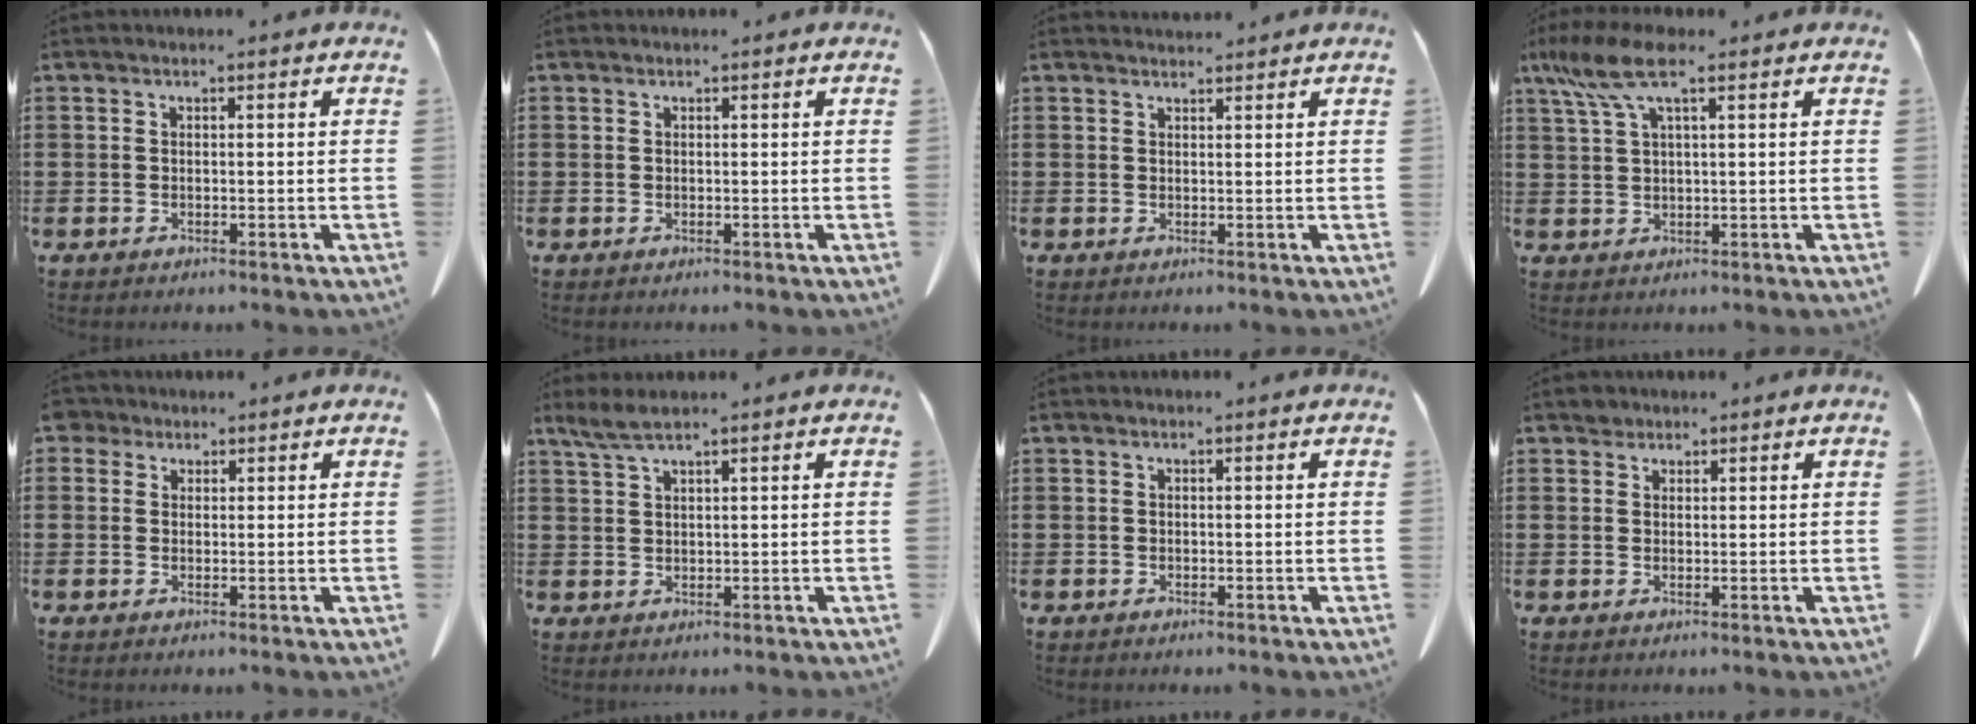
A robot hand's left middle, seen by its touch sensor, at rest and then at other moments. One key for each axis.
{"total": 0.0}
{"total": 1.2, "fx": 1.2, "fy": 0.2, "fz": 0.1, "tx": -0.004, "ty": 0.000, "tz": 0.024}
{"total": 7.0, "fx": 3.7, "fy": 1.8, "fz": 5.6, "tx": -0.132, "ty": -0.003, "tz": 0.061}
{"total": 2.2, "fx": 1.5, "fy": 1.5, "fz": 0.6, "tx": -0.018, "ty": 0.008, "tz": 0.029}
{"total": 2.8, "fx": 2.1, "fy": 0.4, "fz": 1.7, "tx": -0.039, "ty": 0.002, "tz": 0.039}
{"total": 0.0}
{"total": 1.5, "fx": 1.3, "fy": 0.8, "fz": -0.1, "tx": 0.006, "ty": -0.002, "tz": 0.024}